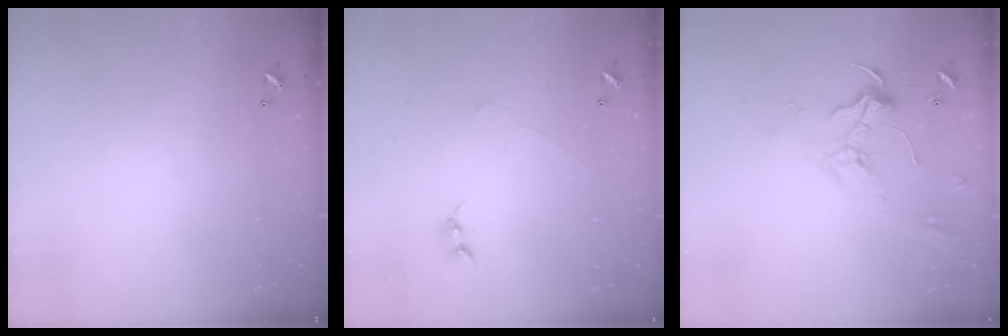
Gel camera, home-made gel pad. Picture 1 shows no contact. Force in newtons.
{"total": 1.0, "press": 0.8, "slide": 0.6}
{"total": 2.3, "press": 2.2, "slide": 0.7}